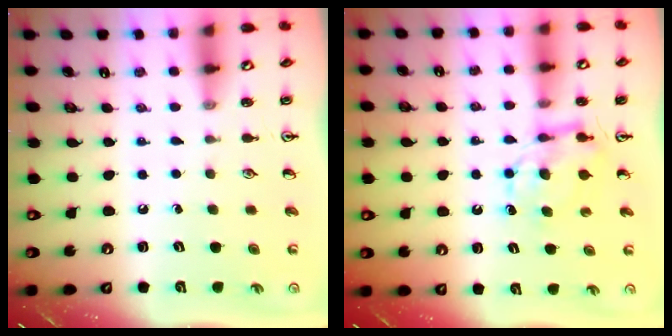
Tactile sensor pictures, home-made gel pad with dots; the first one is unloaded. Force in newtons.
{"total": 7.3, "press": 7.3, "slide": 0.5}